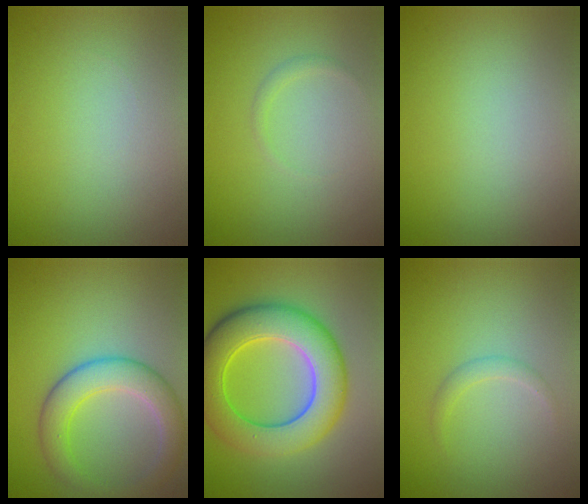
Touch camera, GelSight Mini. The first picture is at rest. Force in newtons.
{"total": 0.7, "press": 0.7, "slide": 0.1}
{"total": 0.0}
{"total": 5.0, "press": 5.0, "slide": 0.1}
{"total": 9.2, "press": 9.2, "slide": 0.1}
{"total": 1.1, "press": 1.1, "slide": 0.0}